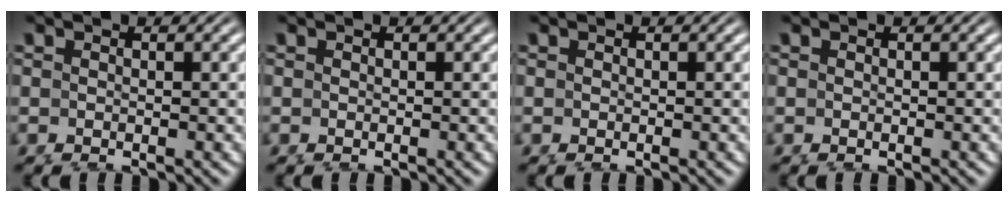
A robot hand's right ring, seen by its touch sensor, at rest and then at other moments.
{"total": 0.0}
{"total": 0.0}
{"total": 0.0}